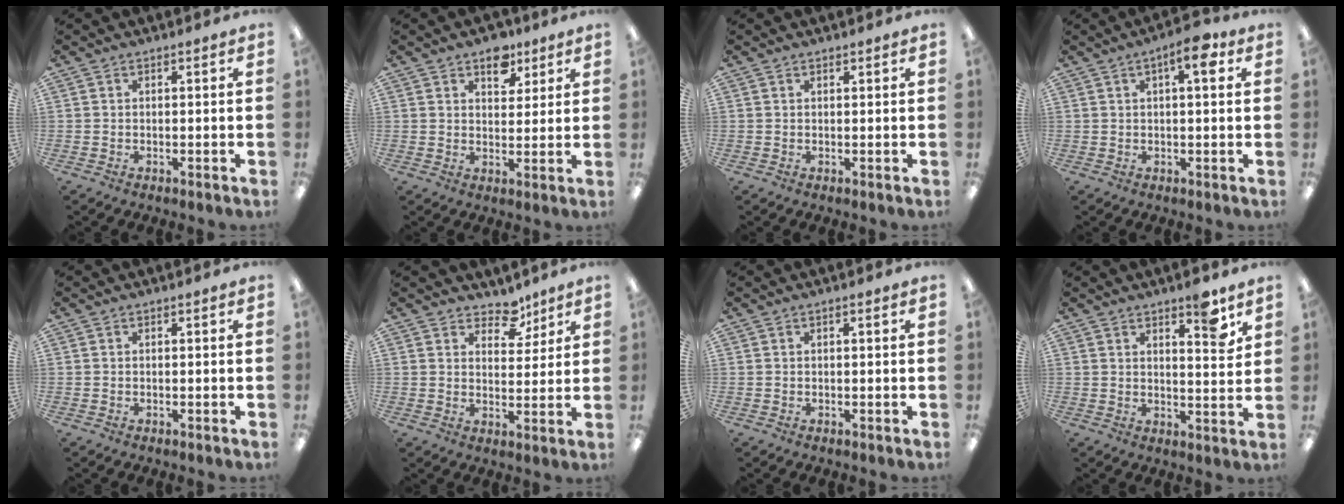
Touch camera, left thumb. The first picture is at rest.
{"total": 7.7, "force": [5.2, 4.6, 3.3], "torque": [-0.023, -0.027, 0.086]}
{"total": 0.6, "force": [0.5, 0.2, 0.1], "torque": [-0.002, 0.001, 0.010]}
{"total": 6.6, "force": [2.9, 2.0, 5.6], "torque": [-0.076, -0.008, 0.041]}
{"total": 0.0}
{"total": 5.7, "force": [4.4, 3.2, 1.6], "torque": [-0.005, -0.029, 0.074]}
{"total": 0.7, "force": [0.2, 0.1, 0.6], "torque": [-0.012, 0.001, 0.003]}
{"total": 7.0, "force": [5.0, 1.9, 4.5], "torque": [-0.038, -0.038, 0.074]}